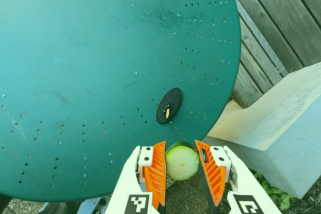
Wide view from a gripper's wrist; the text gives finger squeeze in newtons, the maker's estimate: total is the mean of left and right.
{"total": 14.4, "left": 14.5, "right": 14.3}